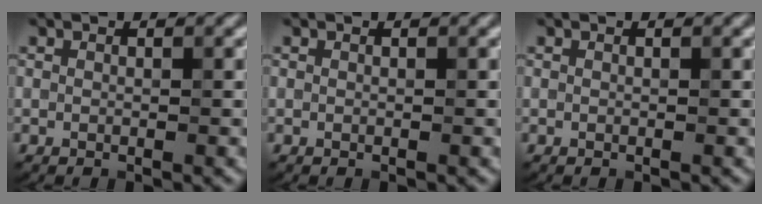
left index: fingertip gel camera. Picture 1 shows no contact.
{"total": 0.0}
{"total": 0.0}